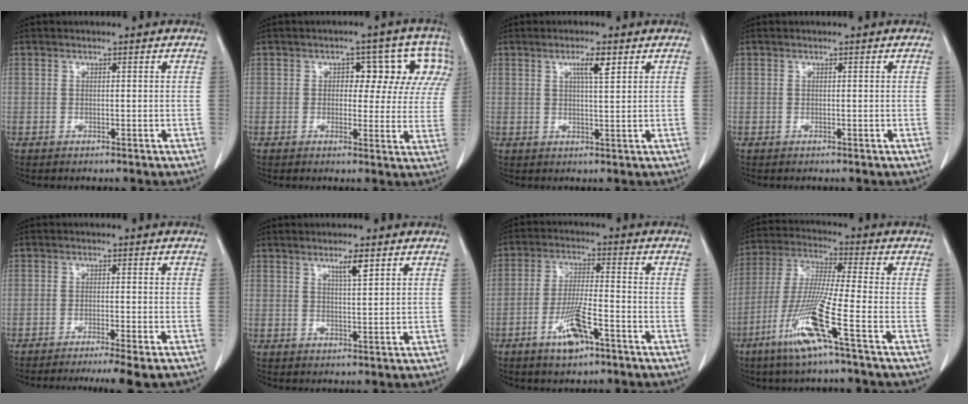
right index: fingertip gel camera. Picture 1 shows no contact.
{"total": 9.8, "force": [2.9, 5.3, 7.7], "torque": [-0.069, 0.033, 0.030]}
{"total": 3.4, "force": [1.7, 0.2, 3.0], "torque": [-0.051, -0.001, 0.028]}
{"total": 0.0}
{"total": 10.4, "force": [-8.9, -0.2, 5.3], "torque": [-0.052, -0.024, -0.118]}
{"total": 2.8, "force": [1.7, 0.1, 2.2], "torque": [-0.042, -0.003, 0.031]}
{"total": 7.7, "force": [-4.1, 1.6, 6.3], "torque": [-0.125, -0.005, -0.073]}
{"total": 12.5, "force": [-6.1, -1.1, 10.9], "torque": [-0.226, -0.024, -0.124]}